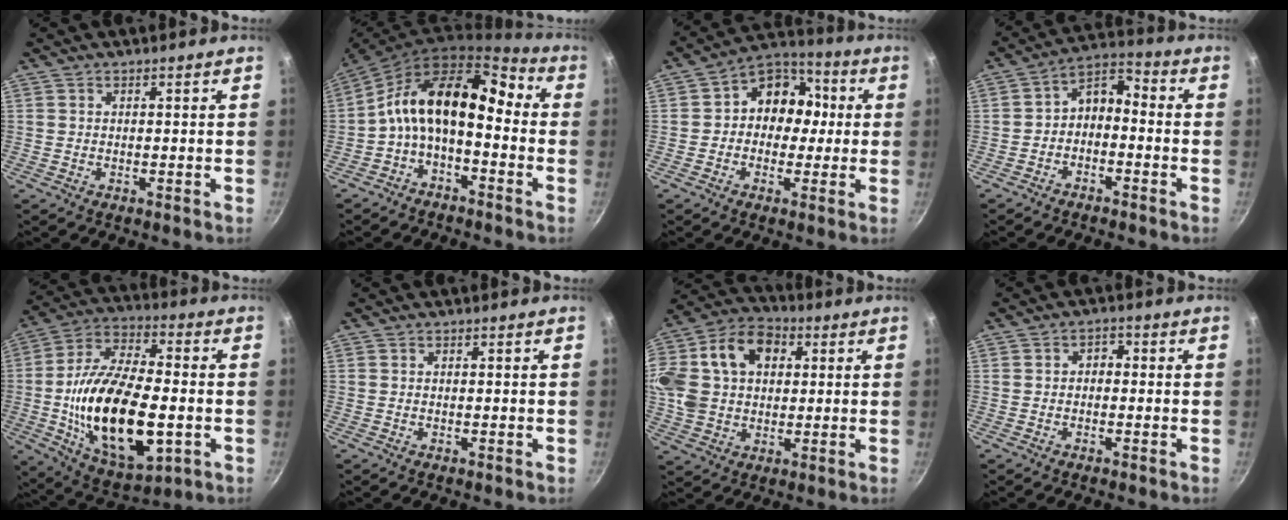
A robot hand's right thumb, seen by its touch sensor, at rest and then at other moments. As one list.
[{"total": 13.8, "force": [-2.7, 8.2, 10.9], "torque": [-0.178, 0.073, -0.069]}, {"total": 11.5, "force": [0.6, 9.6, 6.3], "torque": [-0.033, 0.031, -0.013]}, {"total": 6.7, "force": [-2.4, 4.2, 4.5], "torque": [-0.065, 0.061, -0.049]}, {"total": 25.1, "force": [-3.7, 12.2, 21.7], "torque": [-0.388, 0.018, -0.060]}, {"total": 0.0}, {"total": 24.0, "force": [5.9, 17.6, 15.2], "torque": [-0.330, 0.043, 0.095]}, {"total": 2.2, "force": [-0.4, 1.7, 1.2], "torque": [-0.013, 0.011, -0.012]}]